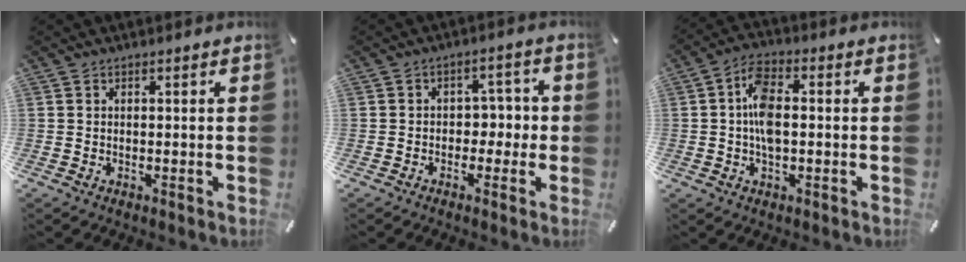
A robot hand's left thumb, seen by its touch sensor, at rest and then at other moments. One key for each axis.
{"total": 4.7, "fx": -1.2, "fy": 3.7, "fz": 2.6, "tx": -0.034, "ty": 0.012, "tz": -0.030}
{"total": 8.2, "fx": -0.2, "fy": 4.4, "fz": 6.9, "tx": -0.135, "ty": 0.005, "tz": -0.005}